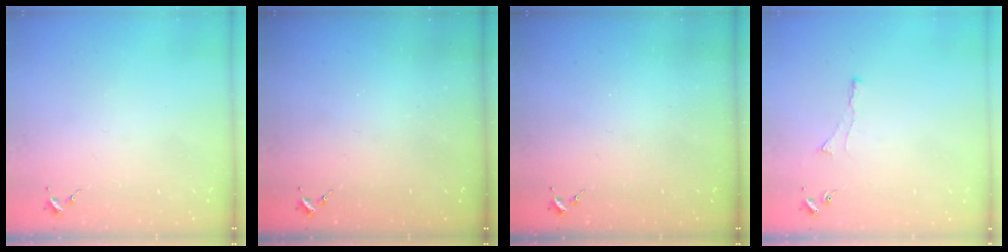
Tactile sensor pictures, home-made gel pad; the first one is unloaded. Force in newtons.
{"total": 0.0}
{"total": 0.0}
{"total": 2.9, "press": 2.8, "slide": 0.7}